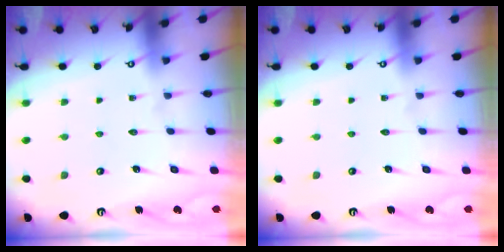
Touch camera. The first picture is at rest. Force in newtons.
{"total": 0.0}